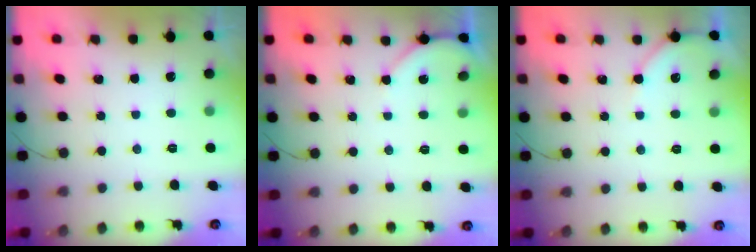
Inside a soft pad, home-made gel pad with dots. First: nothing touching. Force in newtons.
{"total": 2.3, "press": 2.2, "slide": 0.4}
{"total": 4.8, "press": 4.7, "slide": 0.7}